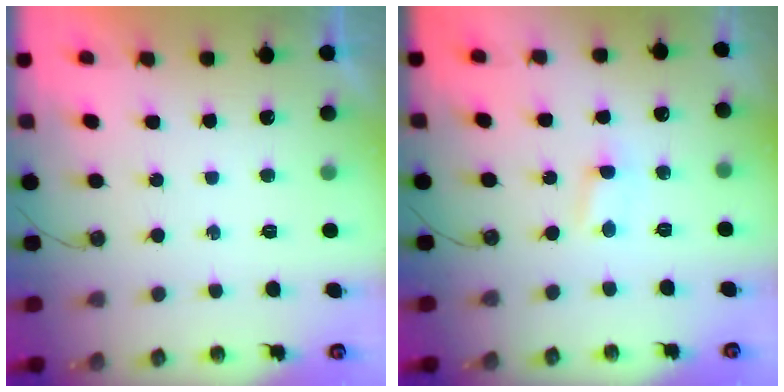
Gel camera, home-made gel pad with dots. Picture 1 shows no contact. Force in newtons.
{"total": 1.3, "press": 1.3, "slide": 0.2}